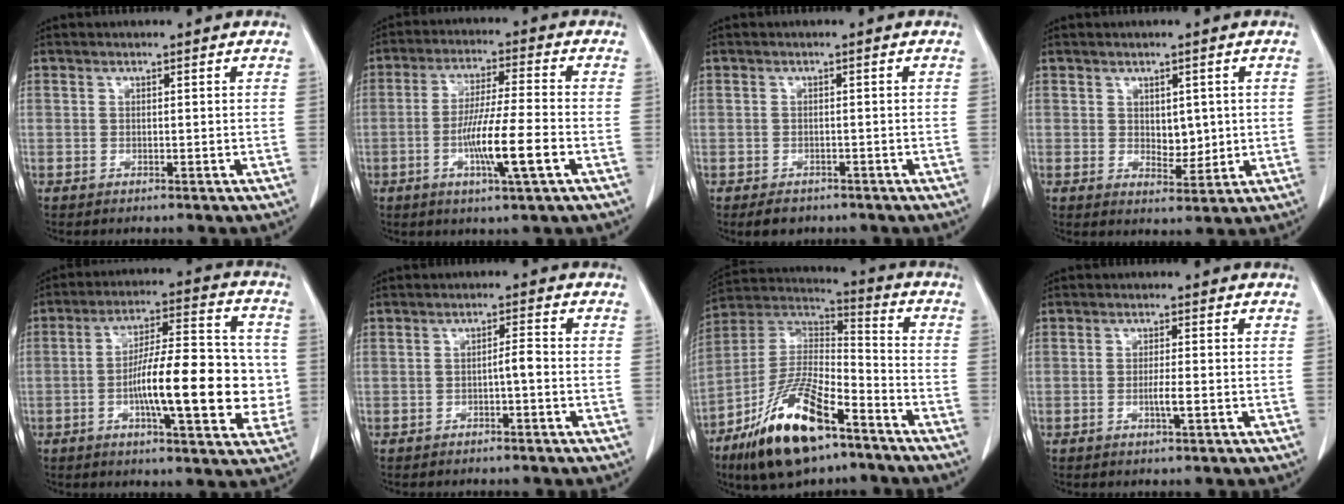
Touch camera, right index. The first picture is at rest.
{"total": 10.2, "force": [-3.3, 0.0, 9.6], "torque": [-0.177, -0.012, -0.062]}
{"total": 2.9, "force": [-2.1, 1.8, 0.9], "torque": [-0.016, 0.001, -0.023]}
{"total": 3.9, "force": [0.5, 2.3, 3.1], "torque": [-0.040, -0.007, 0.016]}
{"total": 16.9, "force": [-2.6, 4.1, 16.2], "torque": [-0.249, 0.020, -0.039]}
{"total": 2.1, "force": [-0.8, 0.2, 1.9], "torque": [-0.029, 0.003, -0.015]}
{"total": 19.1, "force": [-11.7, 5.8, 13.9], "torque": [-0.286, -0.009, -0.210]}
{"total": 2.4, "force": [-0.8, 0.0, 2.2], "torque": [-0.043, -0.002, -0.013]}